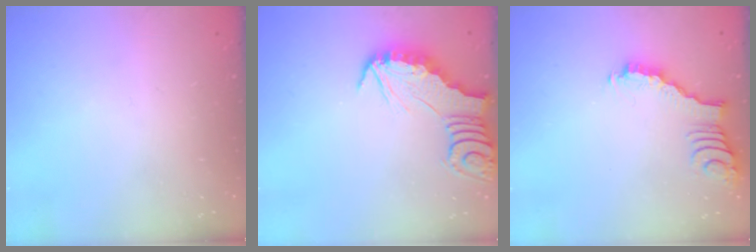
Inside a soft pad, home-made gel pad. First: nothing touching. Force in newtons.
{"total": 2.7, "press": 2.7, "slide": 0.3}
{"total": 3.0, "press": 2.9, "slide": 0.4}